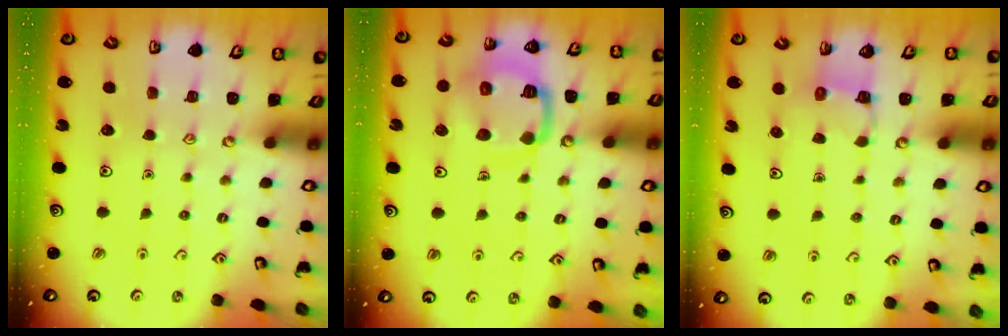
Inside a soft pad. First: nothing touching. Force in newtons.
{"total": 14.2, "press": 14.1, "slide": 1.5}
{"total": 2.9, "press": 2.9, "slide": 0.3}